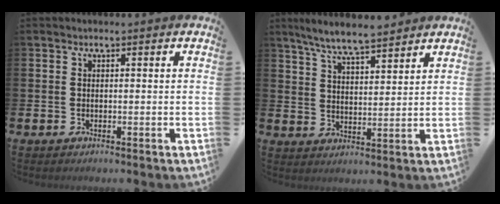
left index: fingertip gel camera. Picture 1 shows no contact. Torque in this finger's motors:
{"motor_torque": [0.28, -0.22, 0.72, 0.21]}